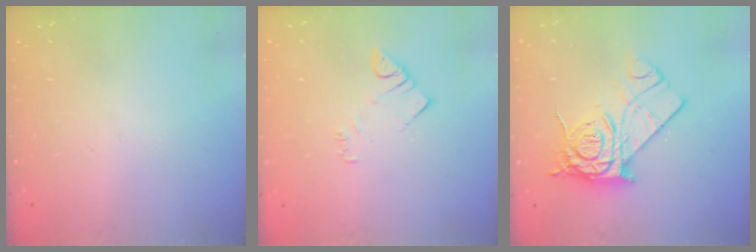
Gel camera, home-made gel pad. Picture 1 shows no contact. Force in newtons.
{"total": 4.5, "press": 4.5, "slide": 0.5}
{"total": 14.2, "press": 14.1, "slide": 1.1}